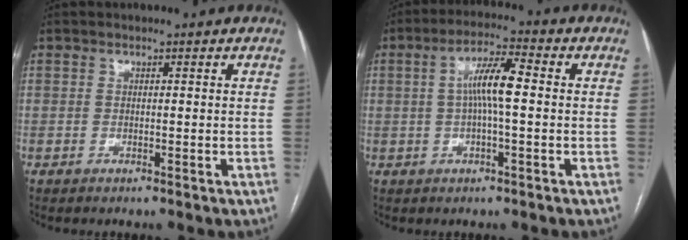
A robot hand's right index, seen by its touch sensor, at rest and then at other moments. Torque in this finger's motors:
{"motor_torque": [0.32, 0.00, 0.59, 0.16]}